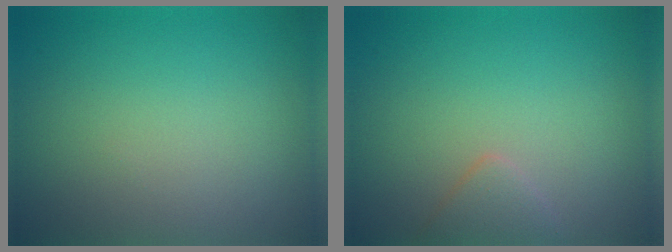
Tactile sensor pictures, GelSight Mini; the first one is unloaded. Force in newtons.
{"total": 1.4, "press": 1.4, "slide": 0.1}